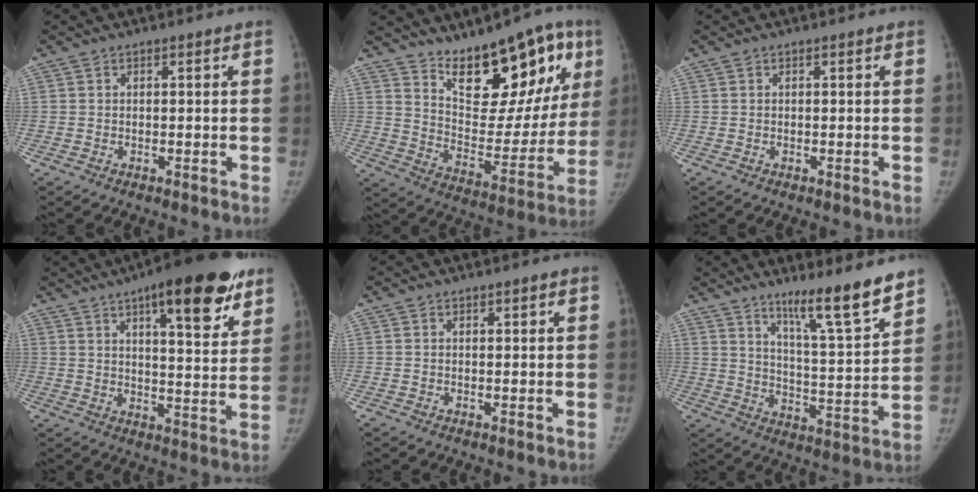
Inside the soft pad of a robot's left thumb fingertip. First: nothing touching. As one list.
[{"total": 20.4, "force": [12.0, 9.3, 13.6], "torque": [-0.123, -0.065, 0.189]}, {"total": 0.0}, {"total": 19.7, "force": [11.4, 5.8, 15.0], "torque": [-0.184, -0.039, 0.161]}, {"total": 0.7, "force": [0.3, 0.4, 0.5], "torque": [0.001, 0.001, 0.003]}, {"total": 13.5, "force": [10.3, 1.0, 8.7], "torque": [-0.121, -0.081, 0.167]}]